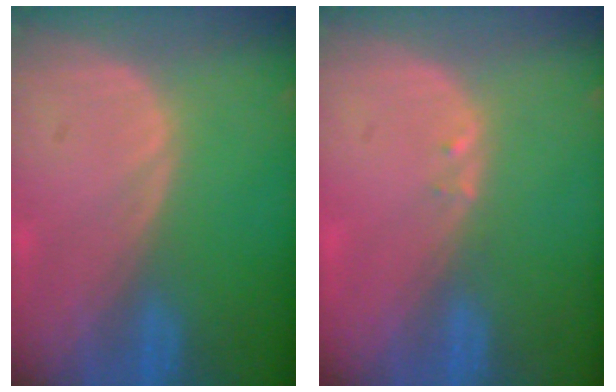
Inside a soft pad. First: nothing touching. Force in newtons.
{"total": 0.6, "press": 0.6, "slide": 0.2}